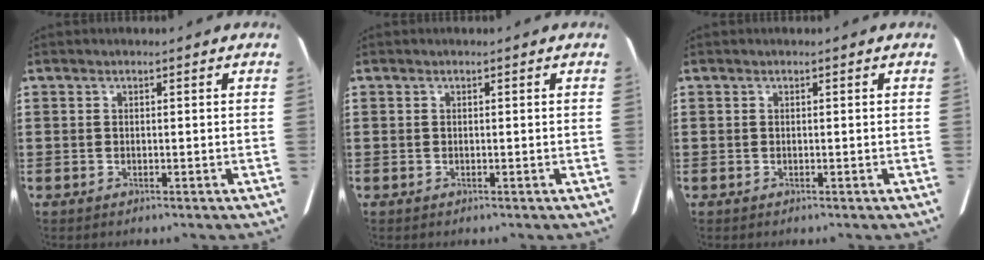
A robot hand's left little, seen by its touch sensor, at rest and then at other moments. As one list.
[{"total": 0.0}, {"total": 0.0}]